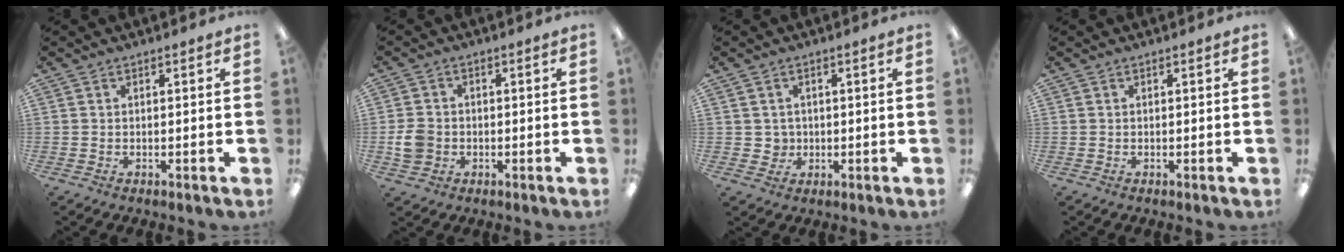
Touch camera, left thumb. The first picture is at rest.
{"total": 4.8, "force": [-0.9, 4.1, 2.3], "torque": [-0.045, 0.008, -0.014]}
{"total": 2.7, "force": [0.4, 2.7, 0.4], "torque": [-0.005, 0.001, 0.004]}
{"total": 0.0}